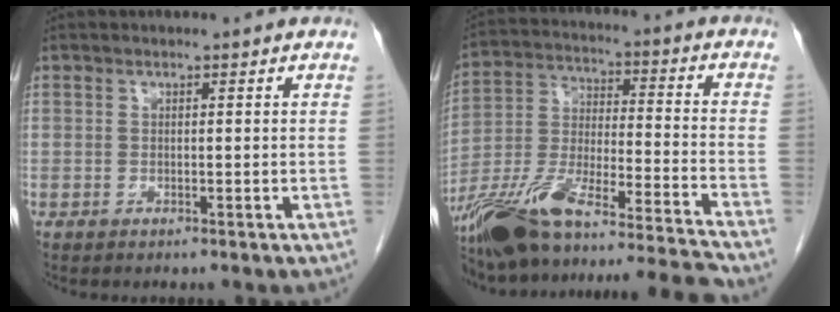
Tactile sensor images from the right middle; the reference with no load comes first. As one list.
[{"total": 23.9, "force": [-20.2, -0.4, 12.7], "torque": [-0.219, -0.020, -0.344]}]